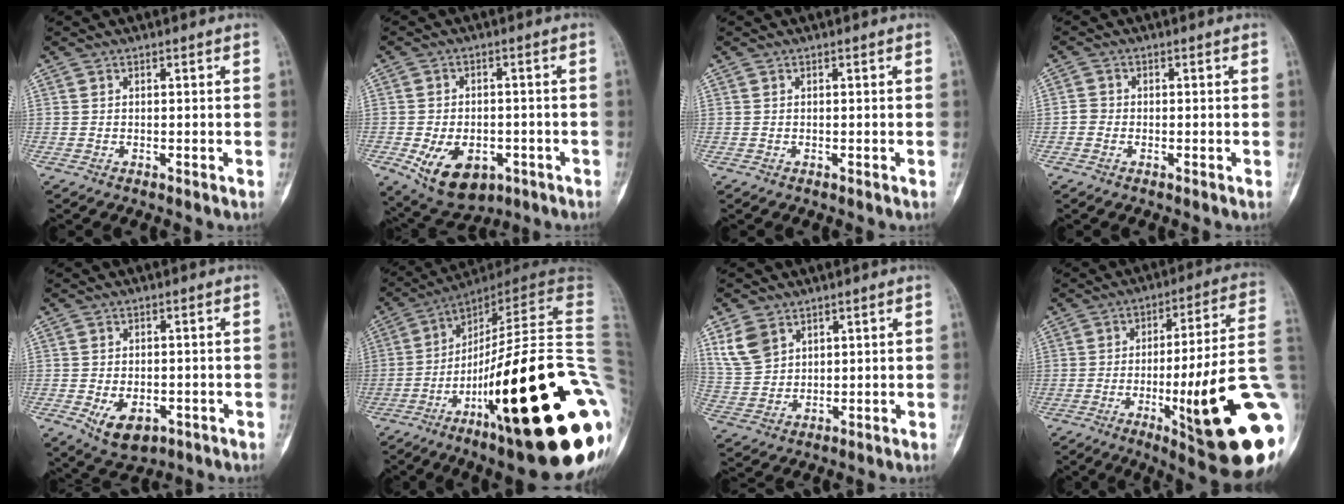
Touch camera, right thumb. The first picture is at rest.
{"total": 11.9, "force": [-4.6, 7.8, 7.7], "torque": [-0.111, 0.009, -0.057]}
{"total": 0.0}
{"total": 1.6, "force": [-0.5, 1.4, 0.6], "torque": [-0.006, 0.005, -0.015]}
{"total": 7.1, "force": [-2.4, 4.5, 4.9], "torque": [-0.067, 0.002, -0.025]}
{"total": 38.3, "force": [-10.4, 7.5, 36.1], "torque": [-0.430, 0.044, -0.166]}
{"total": 7.3, "force": [4.1, 5.1, 3.3], "torque": [-0.055, -0.011, 0.093]}
{"total": 25.8, "force": [-6.1, 3.8, 24.8], "torque": [-0.306, 0.005, -0.083]}